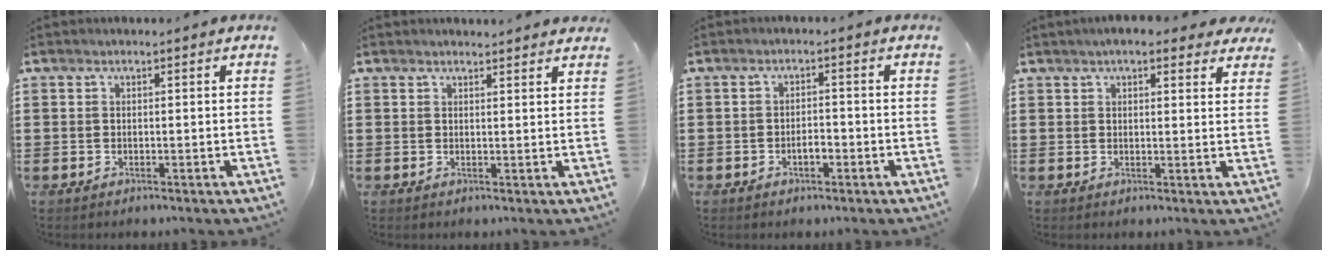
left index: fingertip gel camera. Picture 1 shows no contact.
{"total": 1.6, "force": [1.6, 0.0, 0.2], "torque": [-0.008, 0.001, 0.031]}
{"total": 2.3, "force": [-1.0, 0.9, 1.8], "torque": [-0.035, 0.004, -0.020]}
{"total": 3.8, "force": [3.2, 0.9, 1.9], "torque": [-0.046, 0.001, 0.059]}